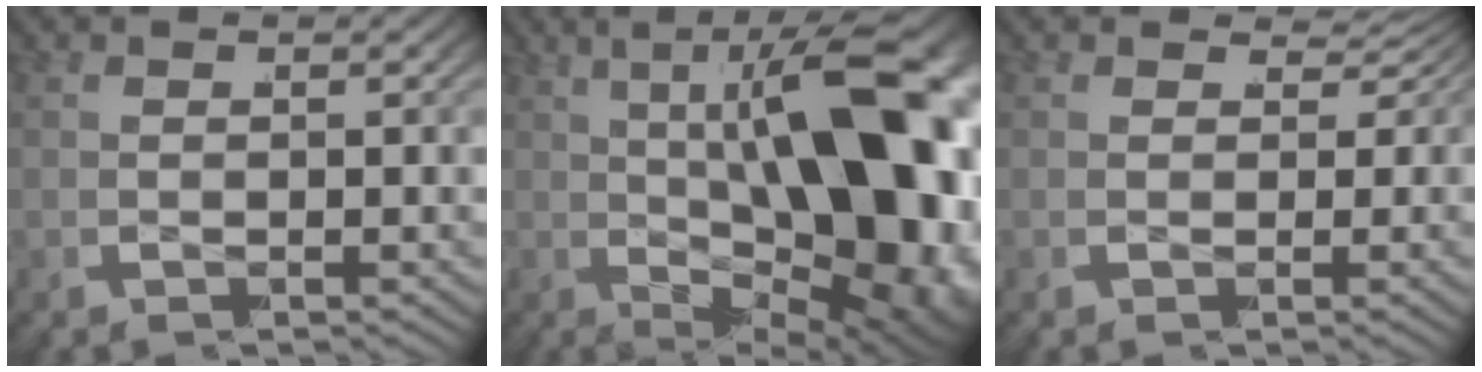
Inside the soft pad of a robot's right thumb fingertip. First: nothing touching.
{"total": 22.2, "force": [-2.5, 10.2, 19.6], "torque": [-0.285, -0.019, -0.019]}
{"total": 2.4, "force": [1.1, 1.4, 1.6], "torque": [-0.025, -0.002, 0.017]}